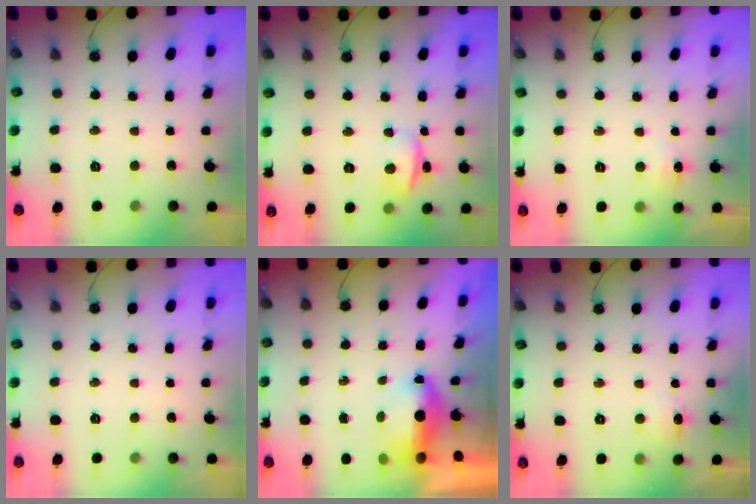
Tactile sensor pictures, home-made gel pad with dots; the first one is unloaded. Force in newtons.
{"total": 4.2, "press": 3.6, "slide": 2.1}
{"total": 4.7, "press": 4.6, "slide": 0.6}
{"total": 0.0}
{"total": 13.2, "press": 7.5, "slide": 10.8}
{"total": 6.7, "press": 6.7, "slide": 0.7}